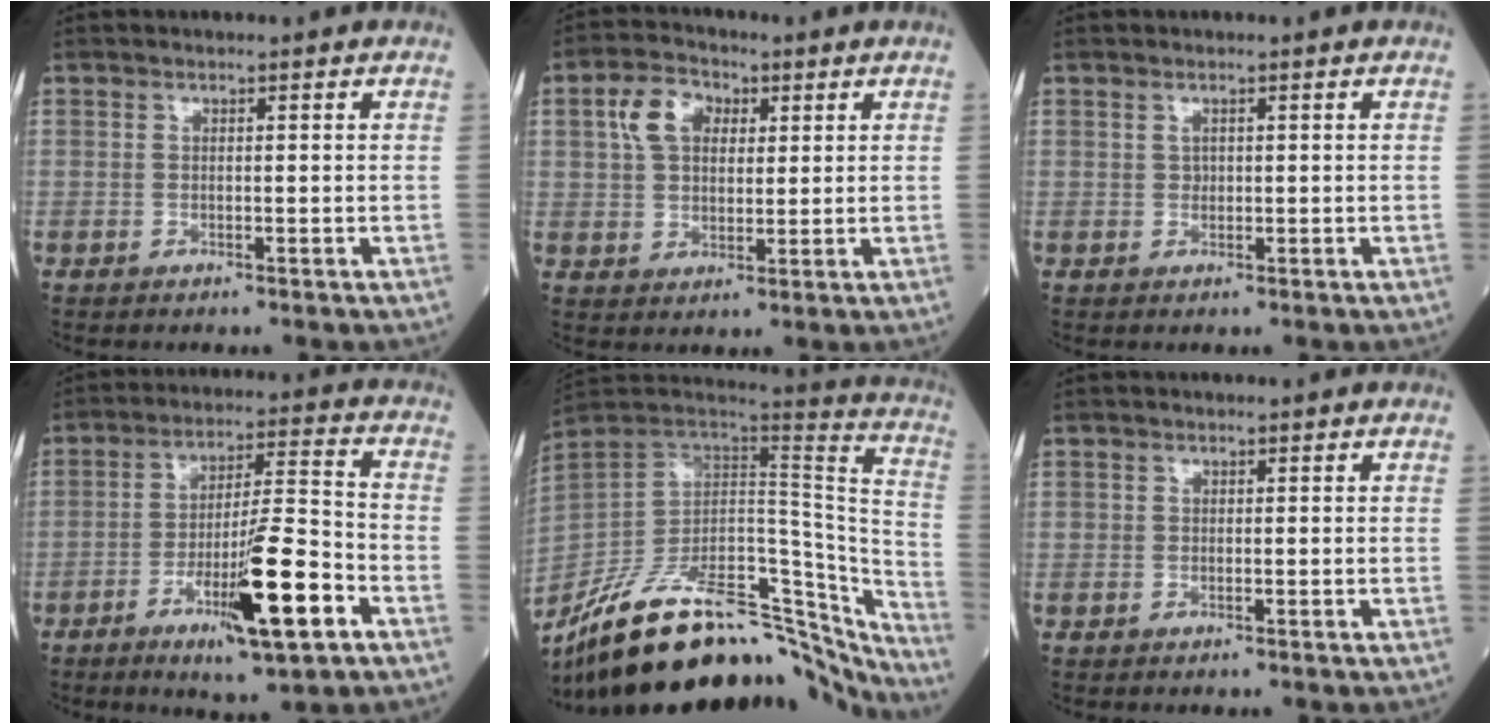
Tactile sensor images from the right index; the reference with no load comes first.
{"total": 6.9, "force": [2.4, 4.6, 4.6], "torque": [-0.096, 0.020, 0.045]}
{"total": 0.8, "force": [0.5, 0.4, 0.5], "torque": [-0.005, -0.003, 0.009]}
{"total": 13.9, "force": [-6.0, 1.1, 12.5], "torque": [-0.212, -0.011, -0.096]}
{"total": 32.4, "force": [-25.4, 11.2, 16.6], "torque": [-0.220, 0.010, -0.362]}
{"total": 0.0}